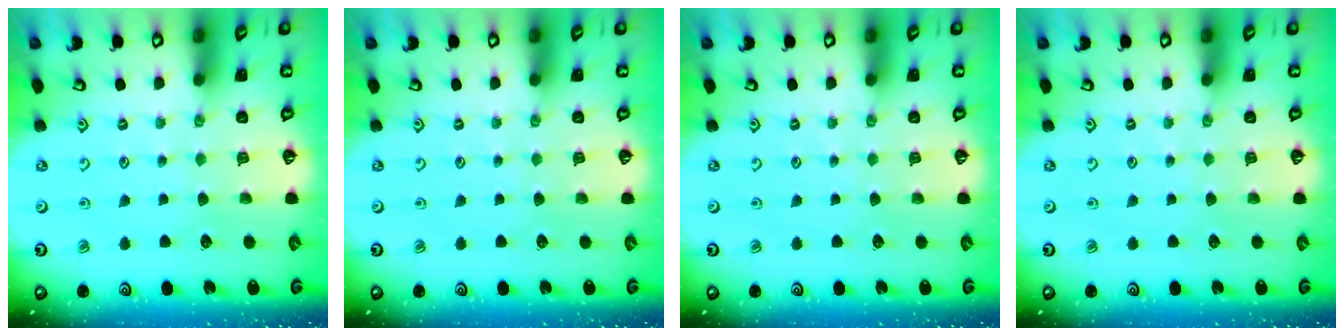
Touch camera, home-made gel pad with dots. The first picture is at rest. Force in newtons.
{"total": 0.0}
{"total": 0.0}
{"total": 0.0}